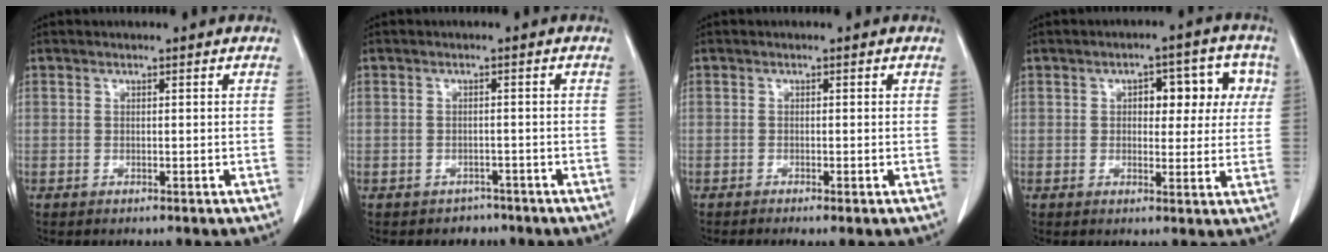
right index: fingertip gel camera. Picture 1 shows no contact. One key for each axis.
{"total": 2.2, "fx": -1.6, "fy": 1.5, "fz": -0.2, "tx": -0.009, "ty": 0.008, "tz": -0.022}
{"total": 1.3, "fx": -0.8, "fy": 0.1, "fz": 1.0, "tx": -0.022, "ty": -0.005, "tz": -0.014}
{"total": 8.1, "fx": 2.3, "fy": 4.1, "fz": 6.6, "tx": -0.071, "ty": 0.028, "tz": 0.028}